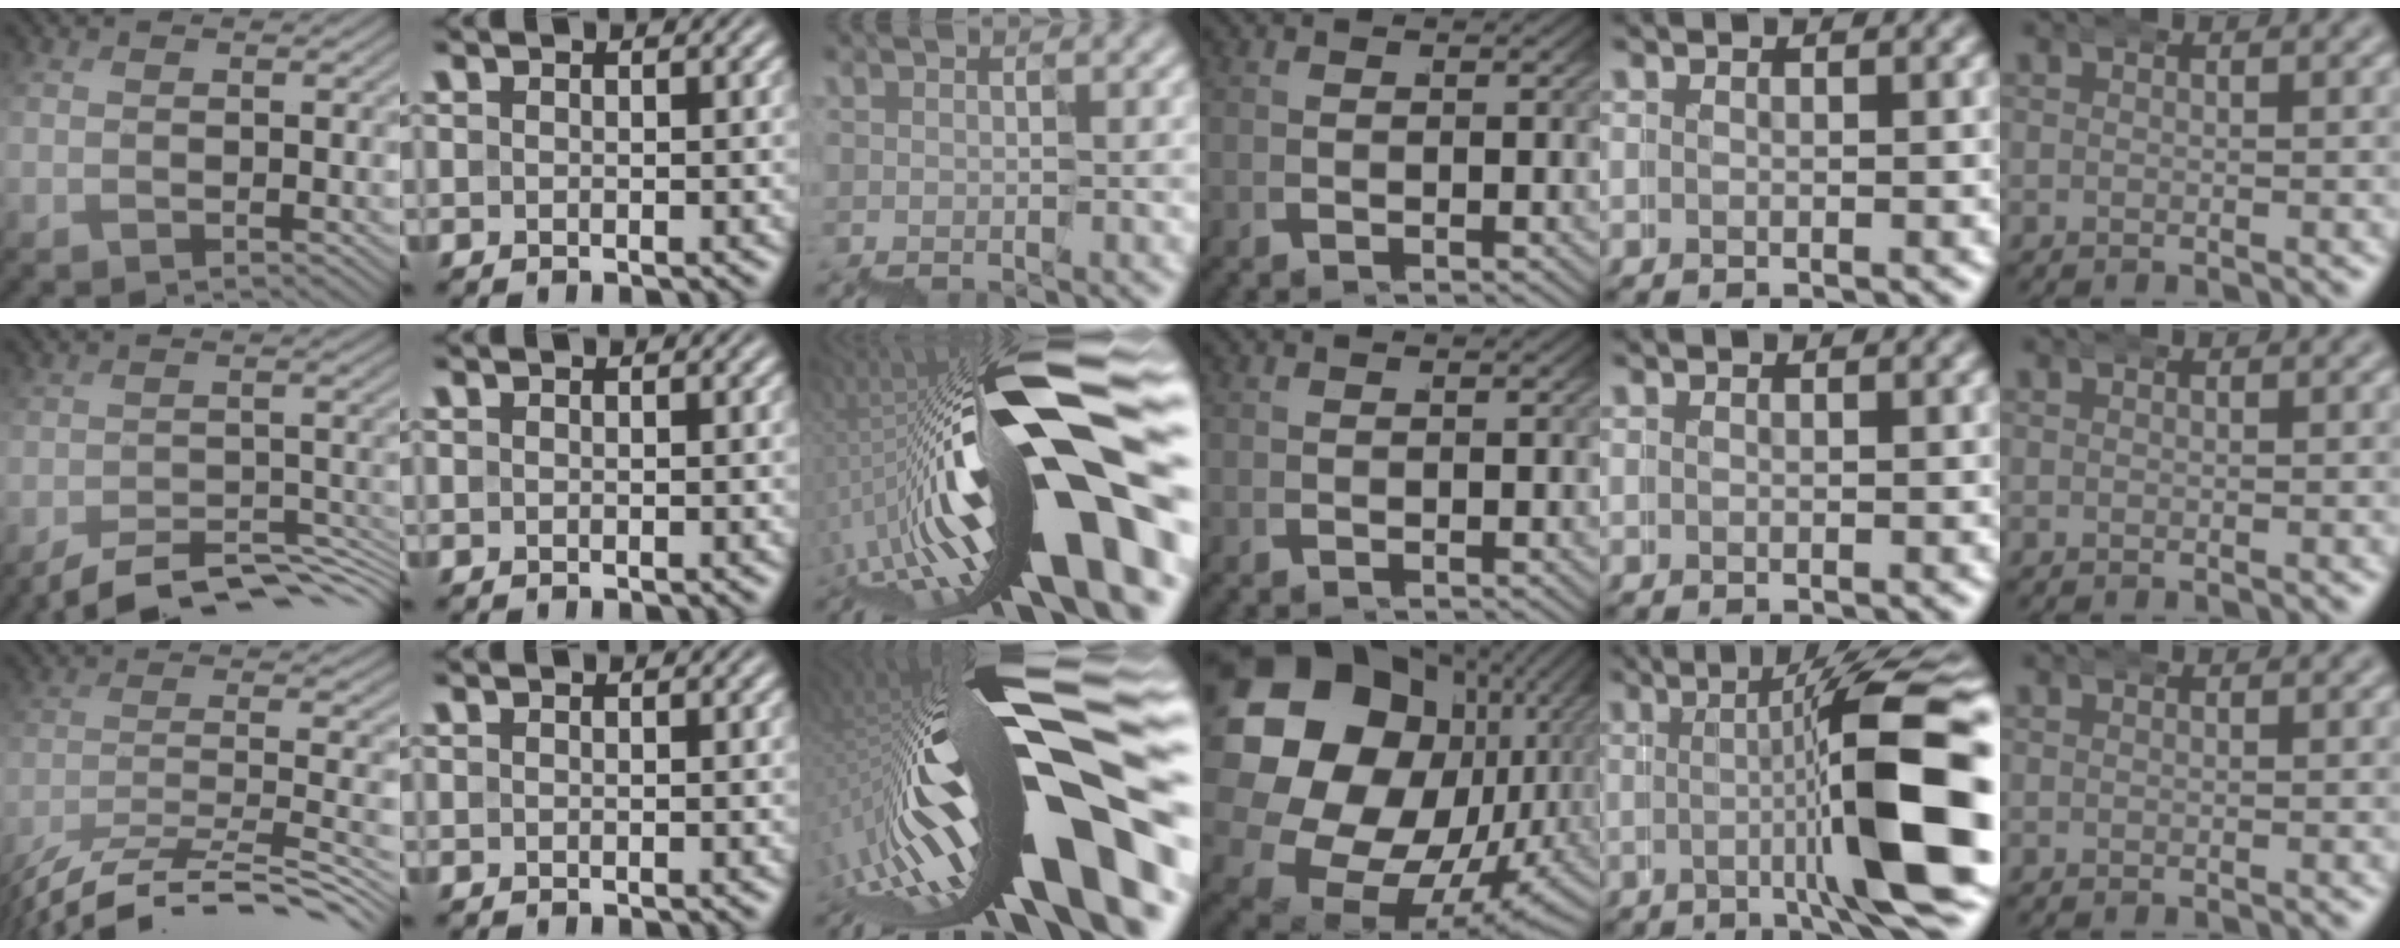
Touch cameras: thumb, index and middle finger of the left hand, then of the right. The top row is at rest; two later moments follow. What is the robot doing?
{"motion": "wrap", "object": "belt"}